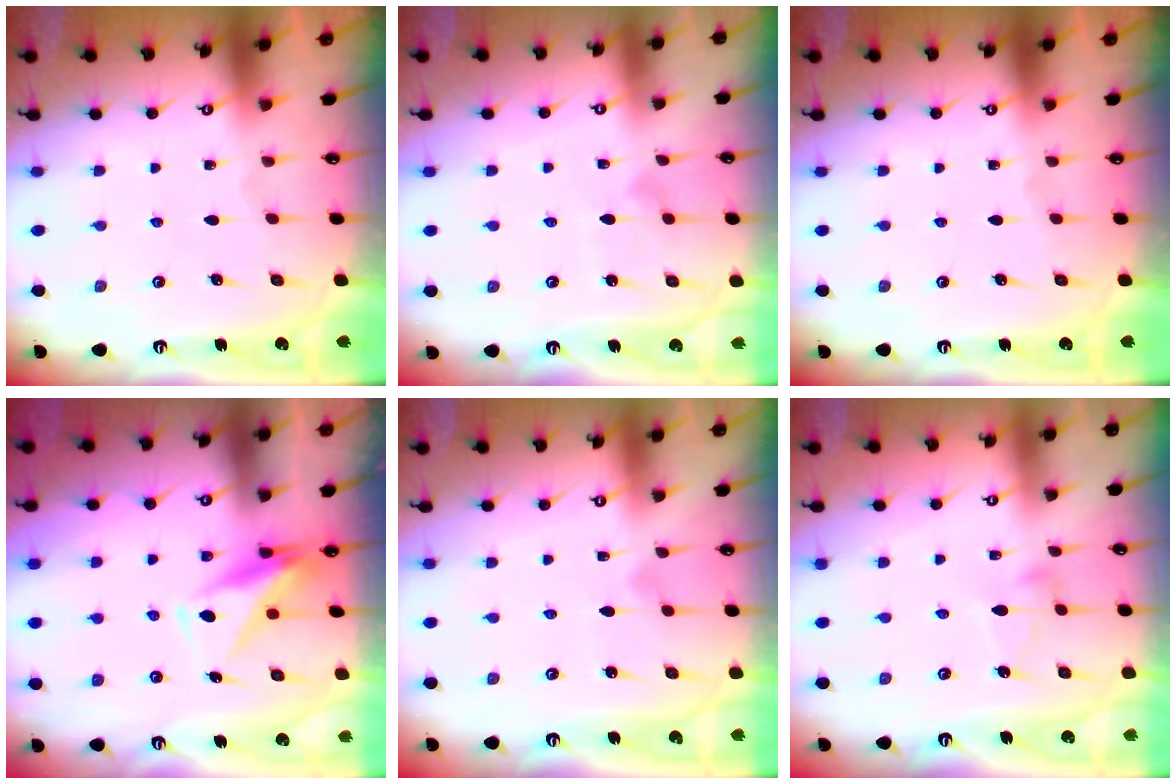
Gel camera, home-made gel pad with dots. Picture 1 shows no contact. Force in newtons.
{"total": 6.7, "press": 6.7, "slide": 0.5}
{"total": 0.0}
{"total": 10.0, "press": 9.9, "slide": 1.7}
{"total": 5.1, "press": 5.0, "slide": 0.3}
{"total": 3.5, "press": 3.5, "slide": 0.1}